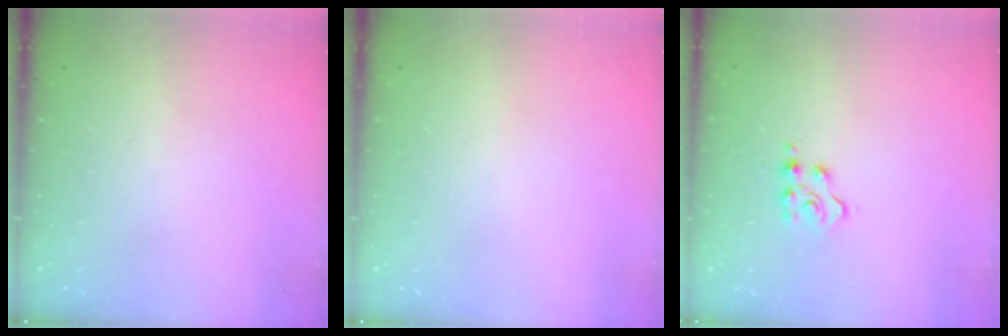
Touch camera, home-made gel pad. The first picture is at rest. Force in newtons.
{"total": 0.0}
{"total": 3.7, "press": 3.6, "slide": 0.6}